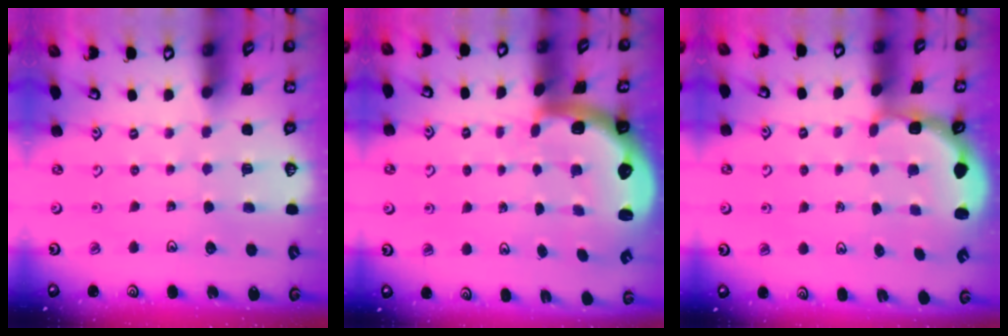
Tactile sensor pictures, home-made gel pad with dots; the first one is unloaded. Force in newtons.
{"total": 2.9, "press": 2.6, "slide": 1.4}
{"total": 2.5, "press": 1.9, "slide": 1.6}